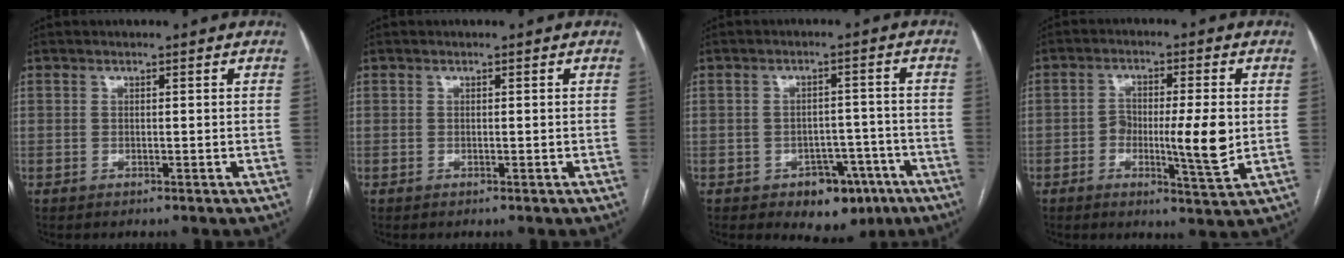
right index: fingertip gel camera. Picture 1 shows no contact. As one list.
[{"total": 0.0}, {"total": 7.1, "force": [-4.0, 4.8, 3.3], "torque": [-0.026, 0.019, -0.048]}, {"total": 8.3, "force": [-1.0, 1.7, 8.1], "torque": [-0.131, 0.000, -0.014]}]